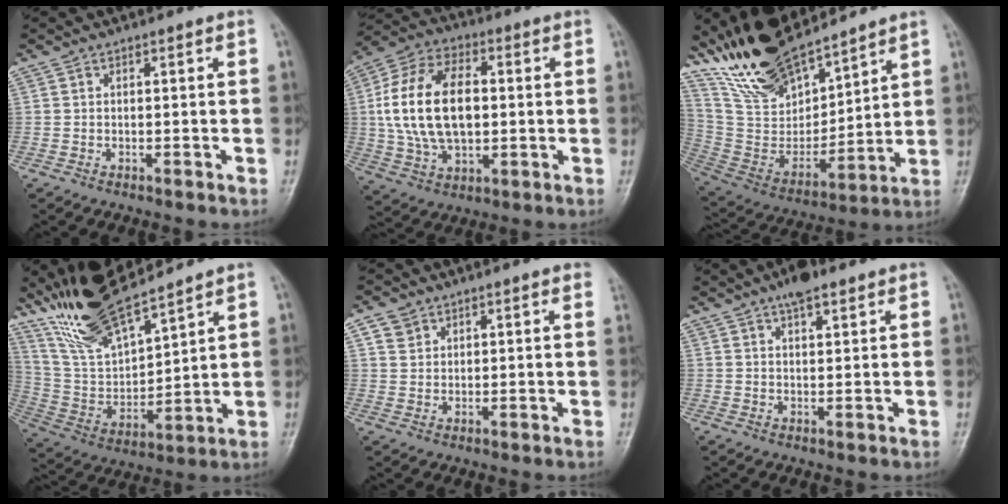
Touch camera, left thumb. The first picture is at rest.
{"total": 18.0, "force": [1.3, 11.0, 14.2], "torque": [-0.260, 0.012, 0.025]}
{"total": 19.3, "force": [16.0, 6.9, 8.2], "torque": [-0.112, -0.083, 0.310]}
{"total": 15.7, "force": [13.7, 3.3, 7.0], "torque": [-0.116, -0.067, 0.277]}
{"total": 4.8, "force": [3.3, 3.1, 1.4], "torque": [-0.001, -0.019, 0.057]}
{"total": 5.6, "force": [3.7, 2.1, 3.6], "torque": [-0.044, -0.010, 0.058]}